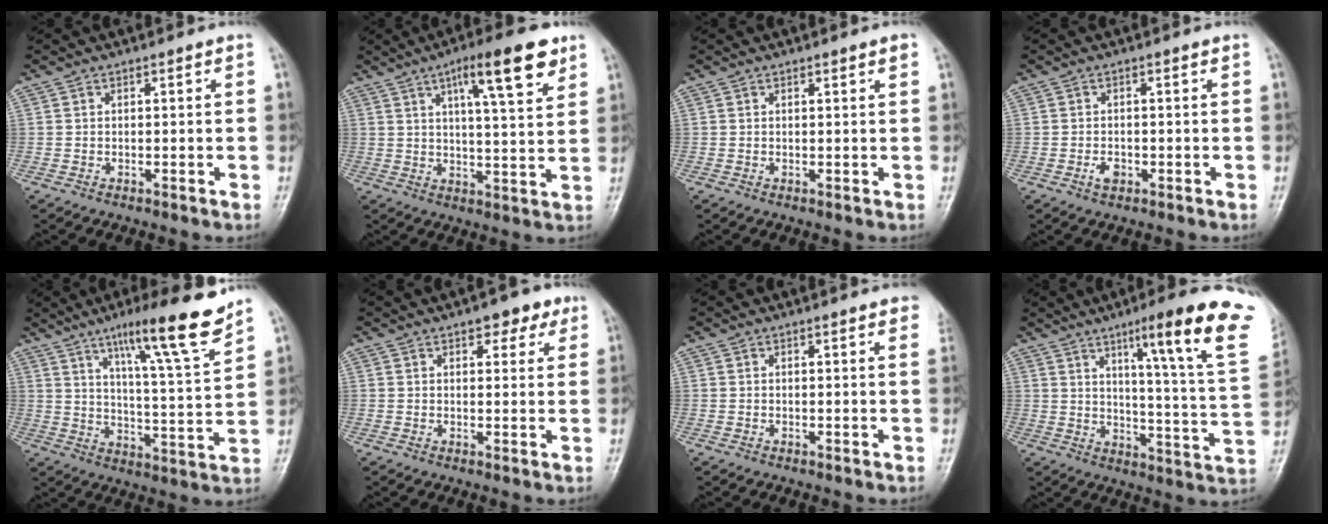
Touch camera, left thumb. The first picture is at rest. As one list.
[{"total": 12.9, "force": [7.0, 2.9, 10.4], "torque": [-0.144, -0.025, 0.103]}, {"total": 1.0, "force": [0.7, 0.0, 0.7], "torque": [-0.008, -0.003, 0.008]}, {"total": 1.9, "force": [-0.7, 1.2, 1.2], "torque": [-0.021, 0.003, -0.012]}, {"total": 16.2, "force": [11.2, 1.1, 11.7], "torque": [-0.166, -0.065, 0.174]}, {"total": 5.4, "force": [3.2, 2.7, 3.4], "torque": [-0.017, -0.010, 0.036]}, {"total": 3.8, "force": [2.7, 0.5, 2.6], "torque": [-0.023, 0.001, 0.021]}, {"total": 21.7, "force": [11.8, 1.4, 18.2], "torque": [-0.230, -0.050, 0.159]}]